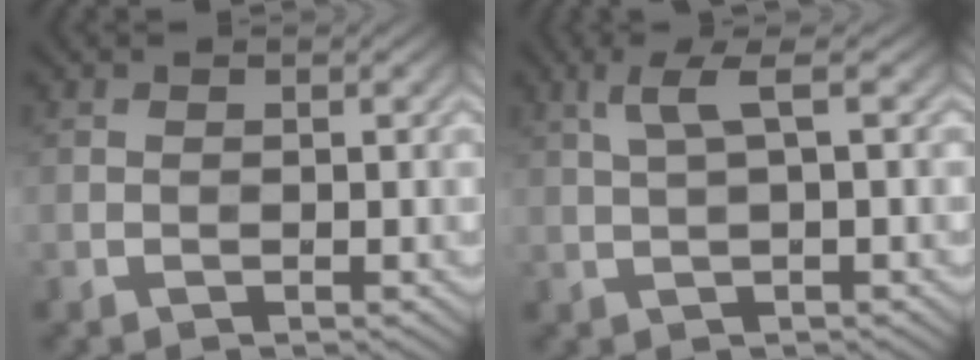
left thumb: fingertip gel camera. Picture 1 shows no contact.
{"total": 3.3, "force": [1.2, 0.5, 3.0], "torque": [-0.068, 0.011, 0.024]}